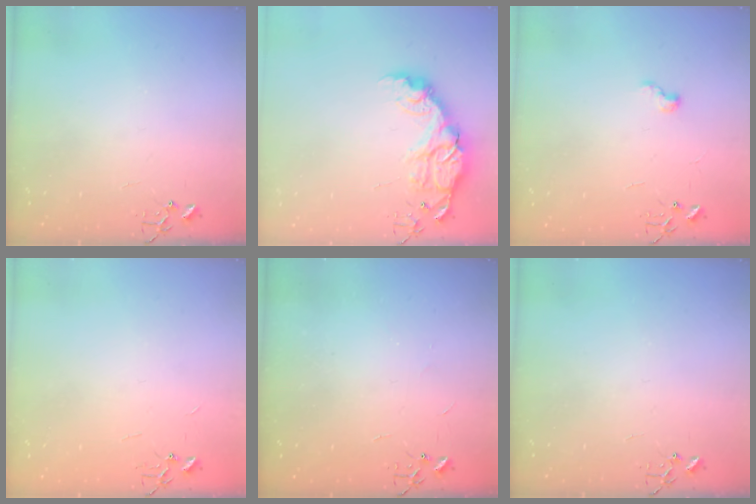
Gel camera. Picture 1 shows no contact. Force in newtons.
{"total": 15.6, "press": 15.6, "slide": 0.9}
{"total": 5.1, "press": 5.0, "slide": 0.6}
{"total": 2.2, "press": 2.2, "slide": 0.3}
{"total": 1.9, "press": 1.9, "slide": 0.3}
{"total": 0.0}